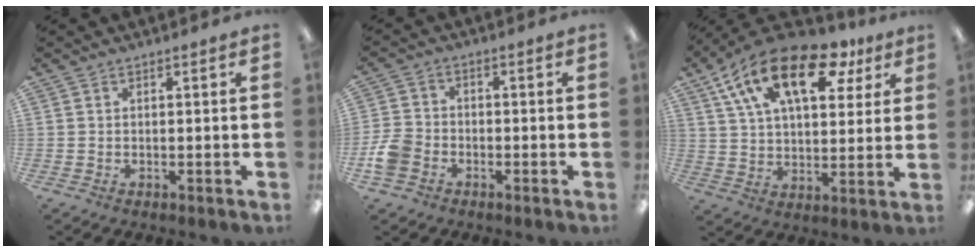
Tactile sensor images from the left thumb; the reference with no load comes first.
{"total": 6.2, "force": [-2.8, 4.6, 2.9], "torque": [-0.062, 0.017, -0.051]}
{"total": 20.1, "force": [10.7, 9.9, 13.9], "torque": [-0.242, -0.040, 0.180]}